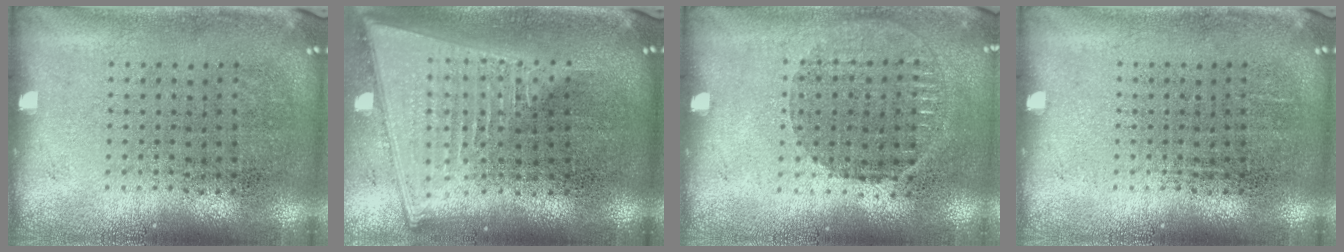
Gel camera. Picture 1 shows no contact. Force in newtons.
{"total": 2.2, "press": 1.8, "slide": 1.3}
{"total": 1.0, "press": 0.9, "slide": 0.4}
{"total": 0.0}